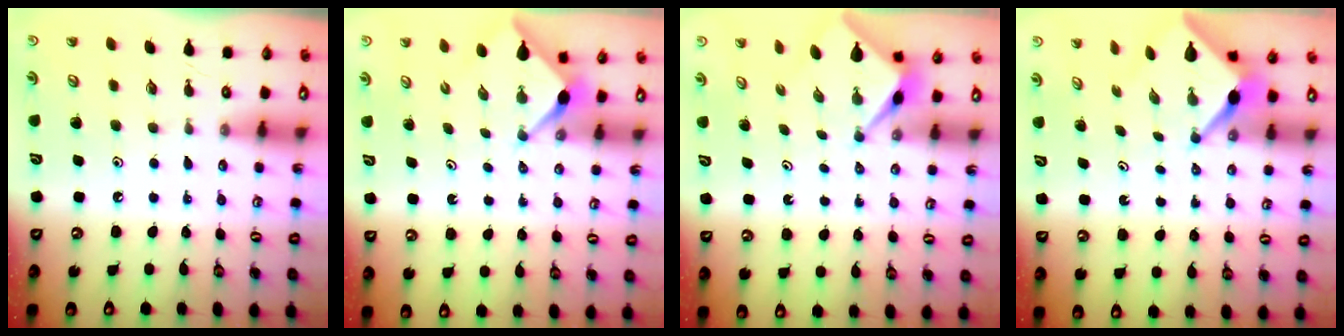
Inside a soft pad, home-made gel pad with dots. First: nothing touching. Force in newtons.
{"total": 2.6, "press": 2.6, "slide": 0.3}
{"total": 2.7, "press": 2.7, "slide": 0.1}
{"total": 3.9, "press": 3.9, "slide": 0.2}